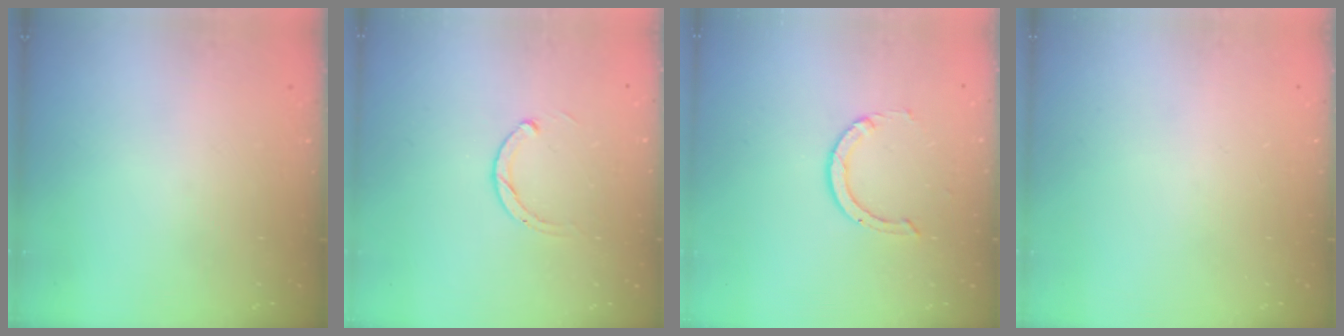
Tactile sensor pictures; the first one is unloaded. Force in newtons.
{"total": 2.5, "press": 2.5, "slide": 0.3}
{"total": 3.0, "press": 3.0, "slide": 0.3}
{"total": 0.0}